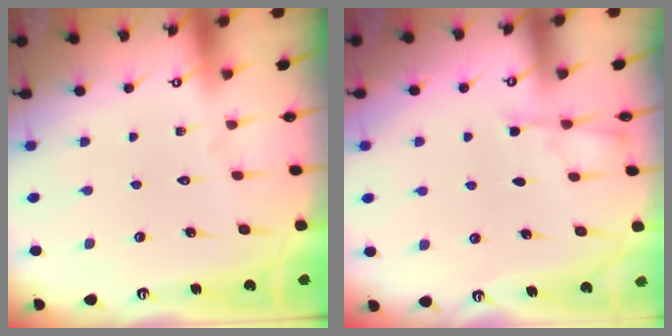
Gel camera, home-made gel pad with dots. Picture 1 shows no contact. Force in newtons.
{"total": 4.3, "press": 4.3, "slide": 0.5}